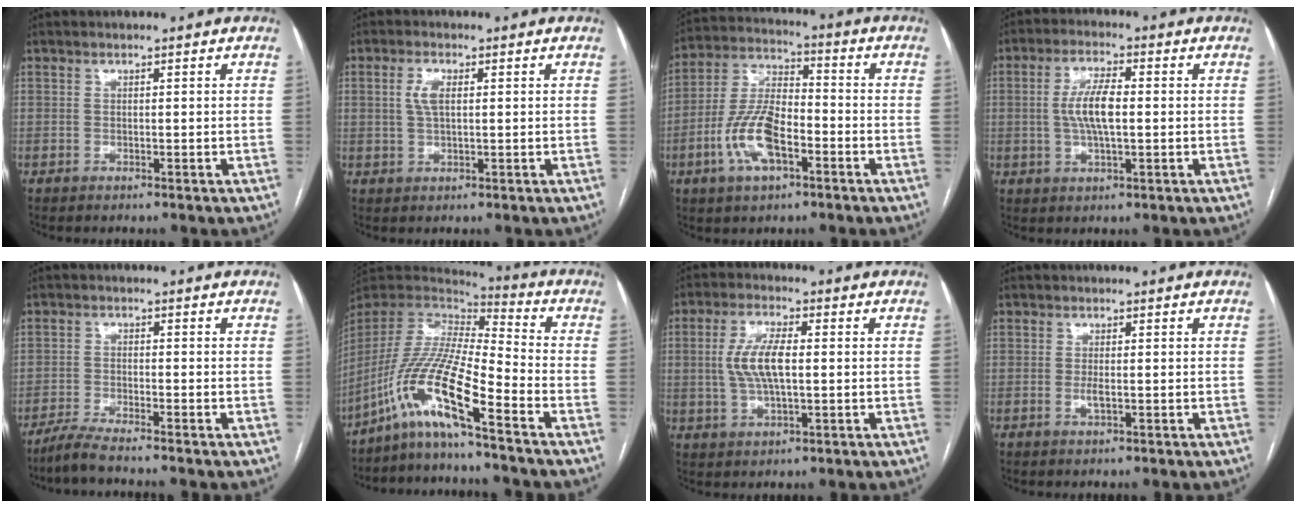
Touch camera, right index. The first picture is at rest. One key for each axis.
{"total": 3.2, "fx": 0.7, "fy": 1.2, "fz": 2.8, "tx": -0.062, "ty": 0.006, "tz": 0.016}
{"total": 11.8, "fx": -4.4, "fy": 4.8, "fz": 9.8, "tx": -0.213, "ty": 0.011, "tz": -0.082}
{"total": 6.8, "fx": 0.1, "fy": 1.8, "fz": 6.6, "tx": -0.134, "ty": 0.006, "tz": 0.002}
{"total": 4.7, "fx": -4.1, "fy": -0.6, "fz": 2.2, "tx": -0.044, "ty": -0.016, "tz": -0.081}
{"total": 13.7, "fx": -8.8, "fy": -0.8, "fz": 10.5, "tx": -0.214, "ty": -0.013, "tz": -0.172}
{"total": 7.7, "fx": 0.5, "fy": 2.5, "fz": 7.2, "tx": -0.155, "ty": 0.008, "tz": 0.012}
{"total": 1.6, "fx": -0.3, "fy": 0.4, "fz": 1.5, "tx": -0.031, "ty": -0.003, "tz": -0.004}